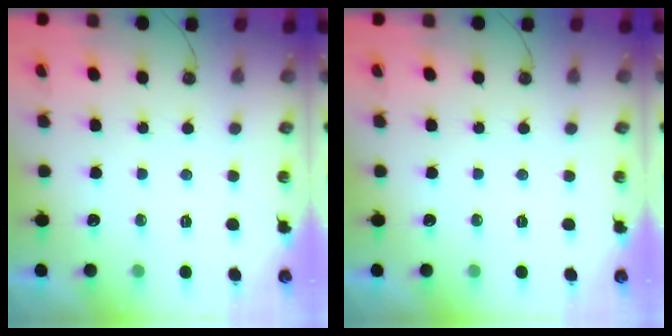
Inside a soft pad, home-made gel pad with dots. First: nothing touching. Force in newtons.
{"total": 0.0}